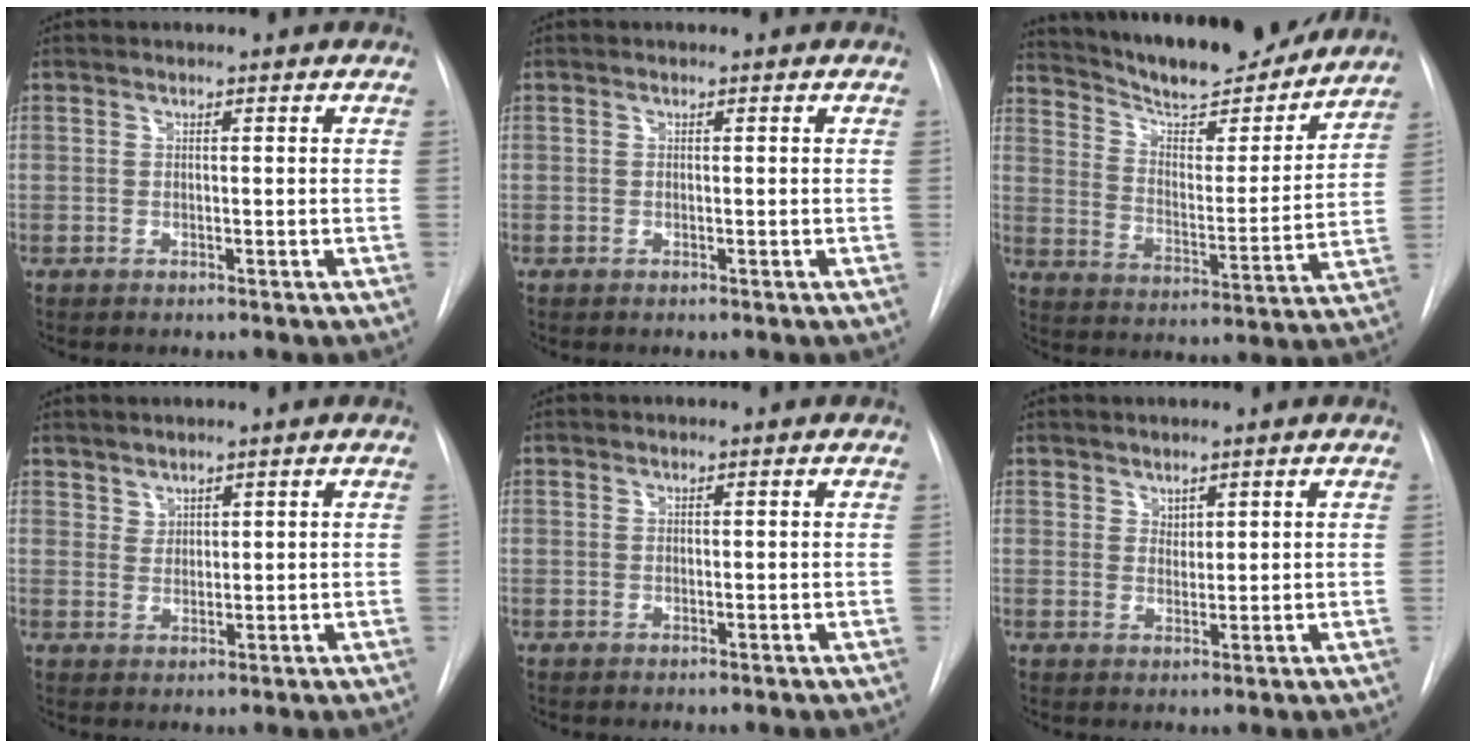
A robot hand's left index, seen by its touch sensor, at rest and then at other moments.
{"total": 0.0}
{"total": 21.0, "force": [19.1, 3.6, 8.2], "torque": [-0.135, -0.010, 0.284]}
{"total": 1.9, "force": [1.7, 0.7, 0.1], "torque": [0.005, 0.005, 0.034]}
{"total": 0.0}
{"total": 1.7, "force": [1.4, 0.8, 0.3], "torque": [0.000, 0.002, 0.027]}